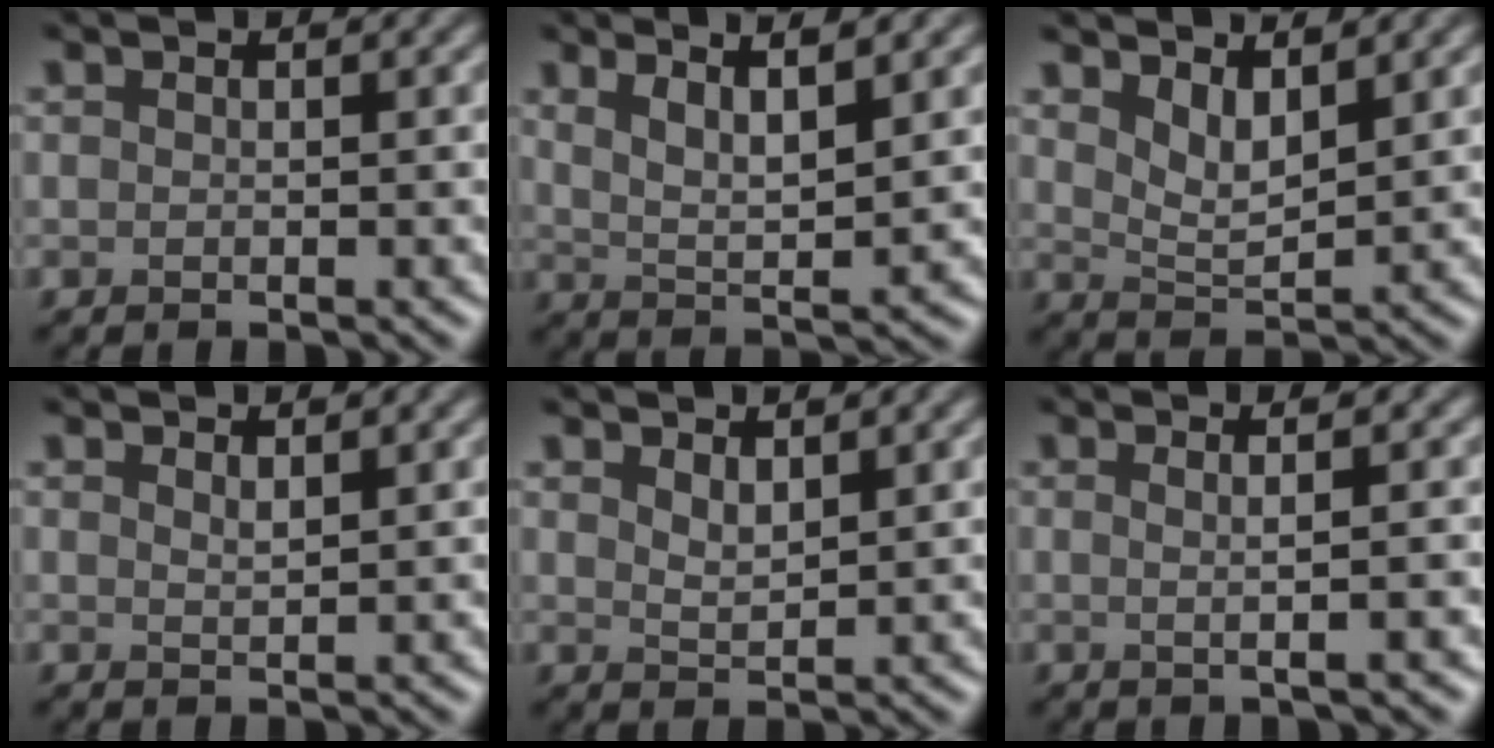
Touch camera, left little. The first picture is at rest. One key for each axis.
{"total": 4.4, "fx": 2.7, "fy": 0.8, "fz": 3.4, "tx": -0.059, "ty": -0.002, "tz": 0.049}
{"total": 3.0, "fx": 2.0, "fy": 1.0, "fz": 2.0, "tx": -0.041, "ty": -0.012, "tz": 0.040}
{"total": 0.9, "fx": 0.8, "fy": 0.1, "fz": 0.4, "tx": -0.007, "ty": 0.000, "tz": 0.015}
{"total": 1.7, "fx": 1.4, "fy": 0.5, "fz": 0.9, "tx": -0.020, "ty": -0.003, "tz": 0.029}
{"total": 4.1, "fx": 1.1, "fy": 1.8, "fz": 3.6, "tx": -0.031, "ty": 0.016, "tz": -0.018}